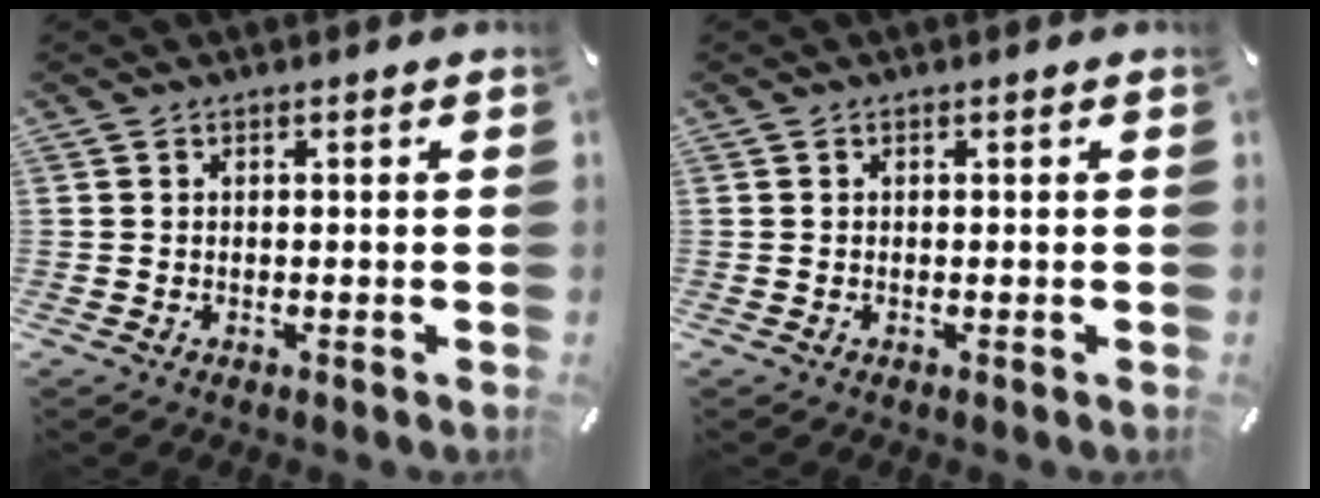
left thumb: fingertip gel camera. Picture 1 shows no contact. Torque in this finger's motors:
{"motor_torque": [-0.14, -0.06, 0.09, -0.01, 0.03]}